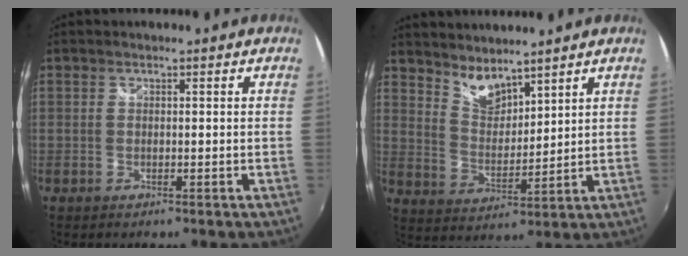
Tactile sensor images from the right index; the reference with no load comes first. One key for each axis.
{"total": 6.6, "fx": 5.6, "fy": 2.1, "fz": 2.6, "tx": -0.039, "ty": -0.005, "tz": 0.108}